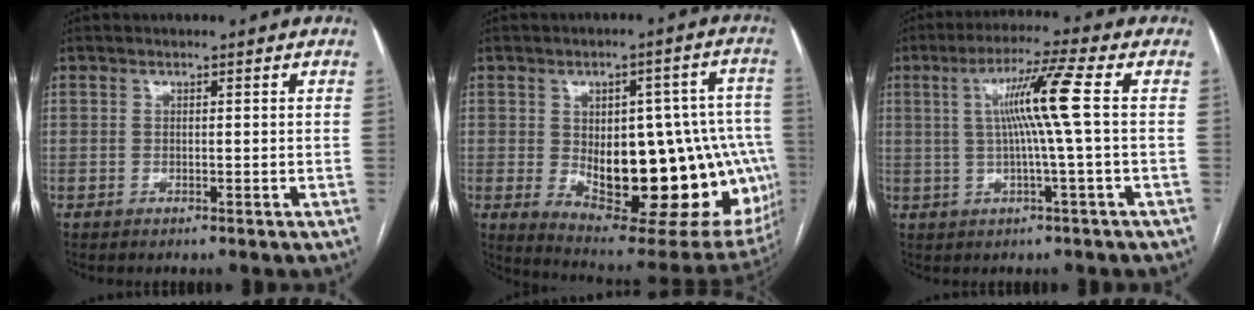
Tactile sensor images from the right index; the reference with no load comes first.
{"total": 26.2, "force": [-3.5, 11.3, 23.3], "torque": [-0.251, 0.012, -0.017]}
{"total": 8.6, "force": [1.0, -1.6, 8.4], "torque": [-0.151, 0.010, 0.023]}